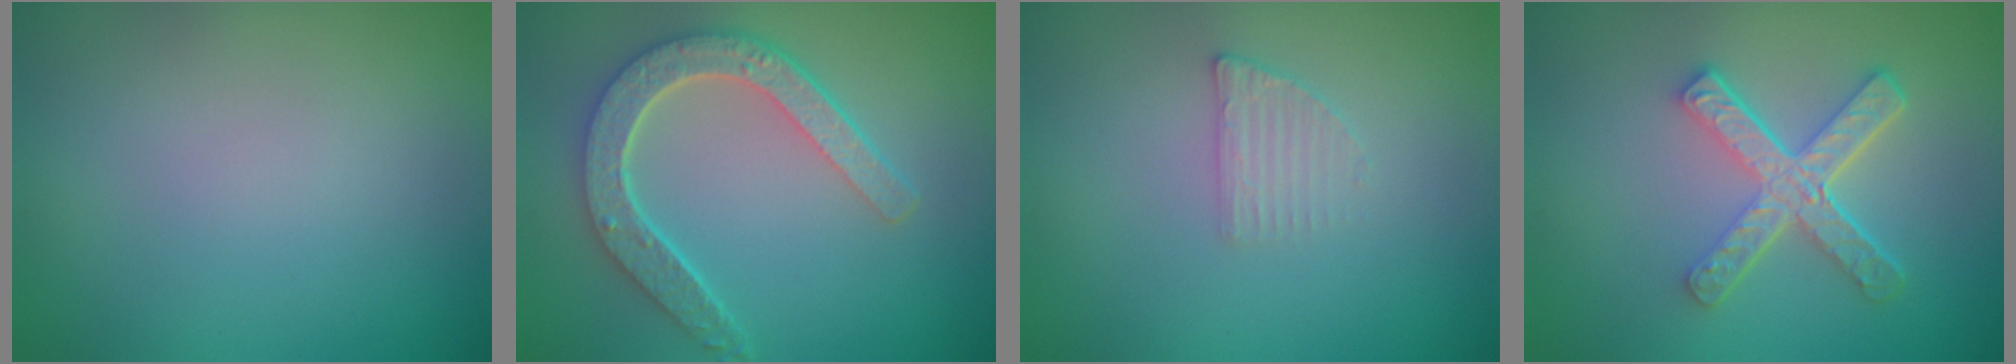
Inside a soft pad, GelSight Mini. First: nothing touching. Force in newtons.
{"total": 5.1, "press": 4.0, "slide": 3.2}
{"total": 1.6, "press": 1.5, "slide": 0.3}
{"total": 4.9, "press": 3.5, "slide": 3.4}